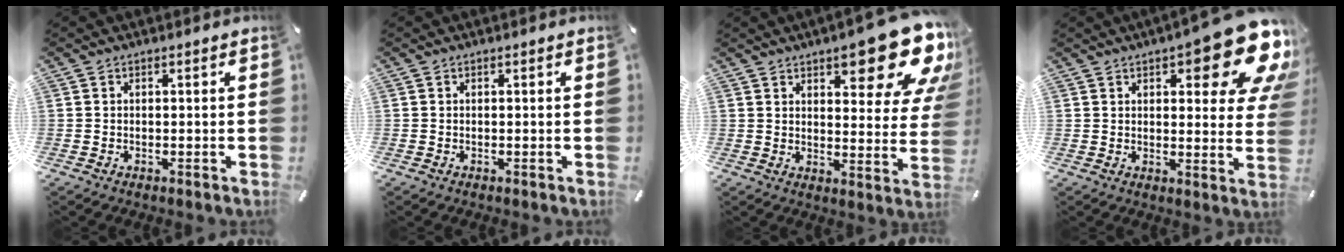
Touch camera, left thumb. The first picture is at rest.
{"total": 0.0}
{"total": 17.8, "force": [11.1, 6.6, 12.3], "torque": [-0.152, -0.076, 0.181]}
{"total": 18.0, "force": [9.9, 6.3, 13.6], "torque": [-0.165, -0.071, 0.160]}